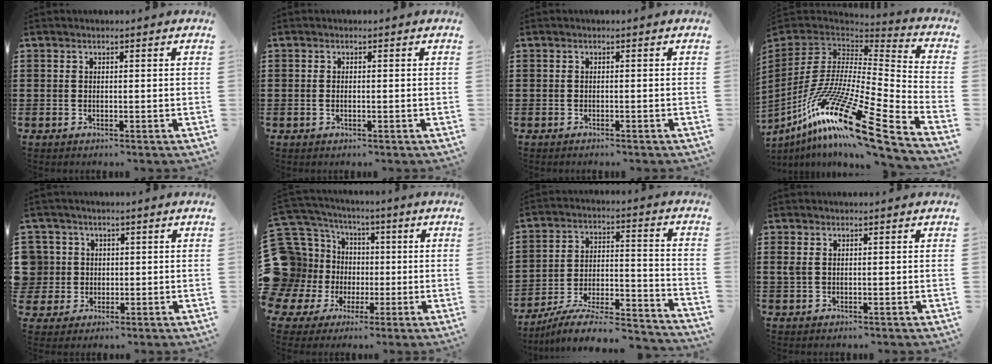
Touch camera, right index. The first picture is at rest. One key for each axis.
{"total": 0.7, "fx": -0.2, "fy": 0.2, "fz": 0.6, "tx": -0.013, "ty": -0.001, "tz": -0.004}
{"total": 0.6, "fx": -0.6, "fy": -0.1, "fz": 0.0, "tx": -0.001, "ty": -0.003, "tz": -0.013}
{"total": 20.4, "fx": -12.1, "fy": 4.0, "fz": 15.9, "tx": -0.330, "ty": 0.015, "tz": -0.229}
{"total": 4.6, "fx": 0.5, "fy": 4.5, "fz": 0.3, "tx": -0.044, "ty": 0.010, "tz": 0.004}
{"total": 12.1, "fx": -2.1, "fy": 11.5, "fz": 2.8, "tx": -0.131, "ty": -0.012, "tz": -0.017}
{"total": 7.9, "fx": -7.1, "fy": 1.1, "fz": 3.4, "tx": -0.056, "ty": 0.004, "tz": -0.139}
{"total": 1.3, "fx": 0.4, "fy": 0.7, "fz": 1.0, "tx": -0.030, "ty": 0.002, "tz": 0.005}